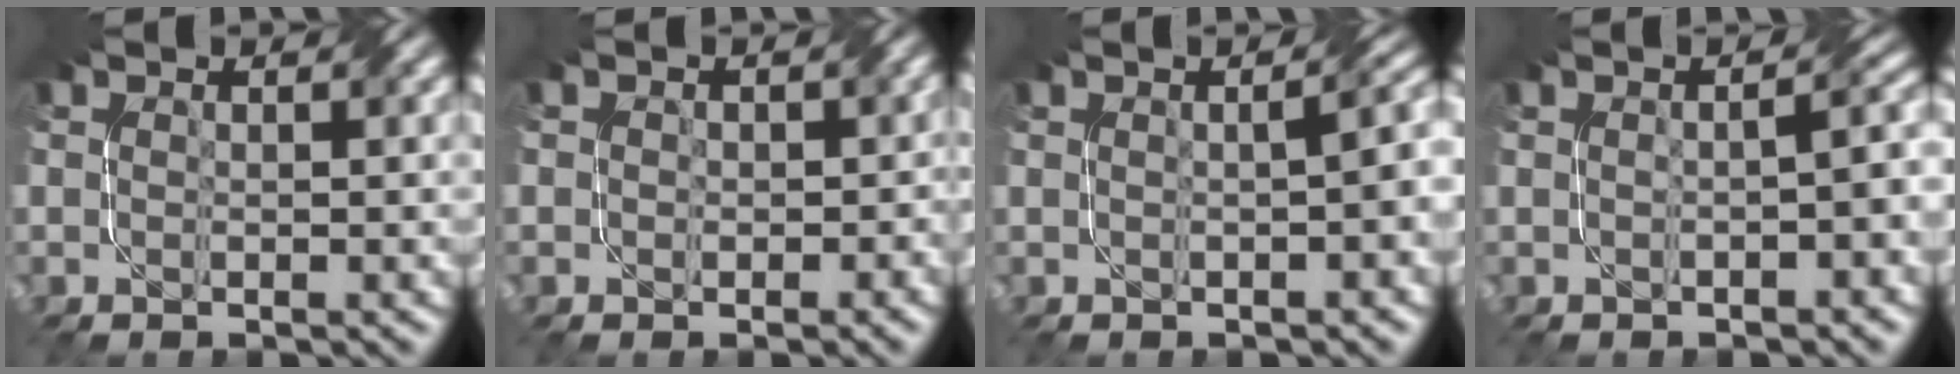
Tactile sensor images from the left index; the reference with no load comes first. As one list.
[{"total": 1.9, "force": [0.2, 1.8, 0.8], "torque": [0.004, -0.002, -0.002]}, {"total": 4.4, "force": [0.2, 1.7, 4.1], "torque": [-0.024, 0.019, 0.000]}, {"total": 3.3, "force": [-0.4, 1.0, 3.2], "torque": [-0.035, 0.014, -0.002]}]